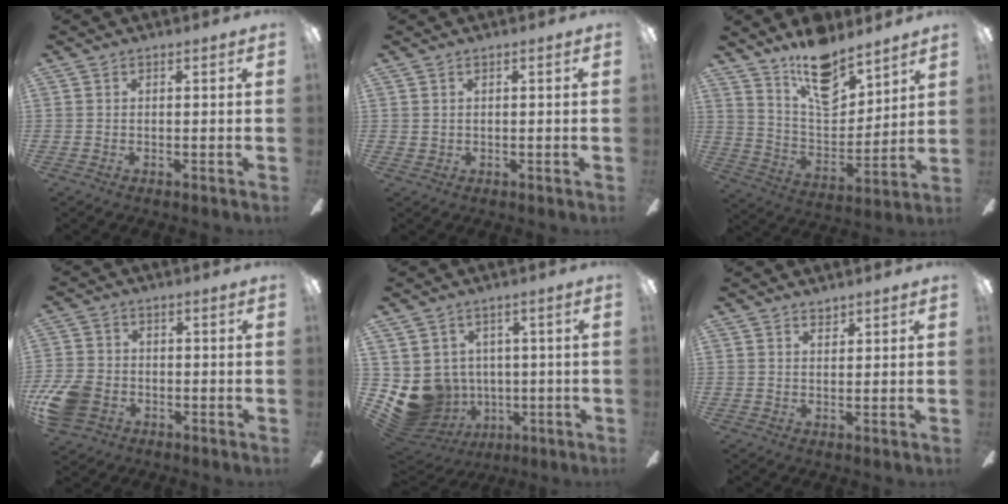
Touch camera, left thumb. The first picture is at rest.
{"total": 0.7, "force": [0.3, 0.5, 0.2], "torque": [-0.004, 0.004, 0.005]}
{"total": 15.9, "force": [12.2, 6.8, 7.5], "torque": [-0.130, -0.075, 0.219]}
{"total": 9.5, "force": [-3.7, 7.1, 5.2], "torque": [-0.114, 0.022, -0.069]}
{"total": 10.0, "force": [-1.7, 9.4, 3.0], "torque": [-0.099, -0.008, -0.022]}
{"total": 1.6, "force": [1.5, 0.5, 0.4], "torque": [-0.010, -0.001, 0.029]}